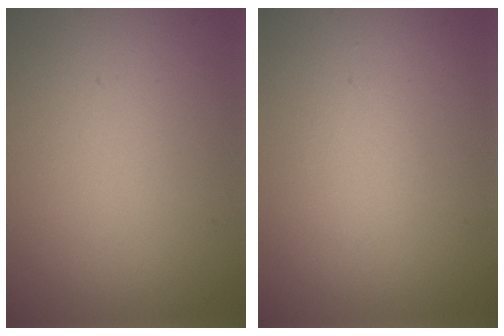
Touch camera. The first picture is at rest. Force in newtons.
{"total": 0.9, "press": 0.9, "slide": 0.1}